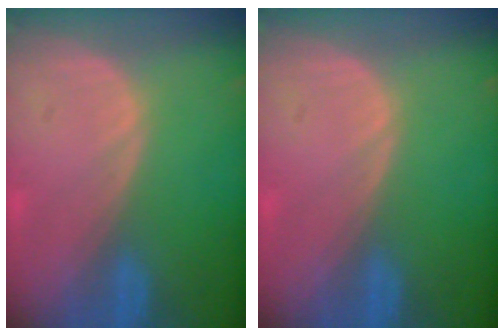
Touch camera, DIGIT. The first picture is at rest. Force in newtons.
{"total": 0.0}